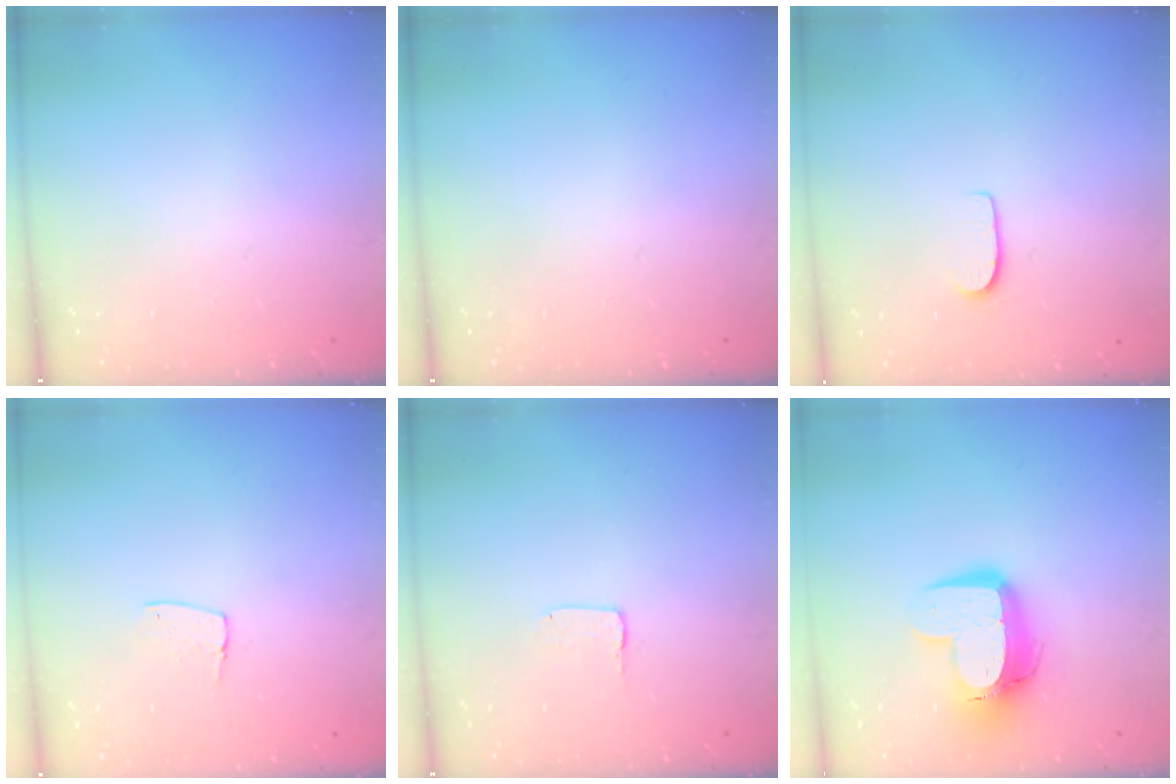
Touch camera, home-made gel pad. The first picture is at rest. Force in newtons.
{"total": 0.0}
{"total": 5.9, "press": 5.8, "slide": 0.6}
{"total": 5.5, "press": 5.5, "slide": 0.4}
{"total": 2.0, "press": 2.0, "slide": 0.1}
{"total": 12.9, "press": 12.9, "slide": 1.1}